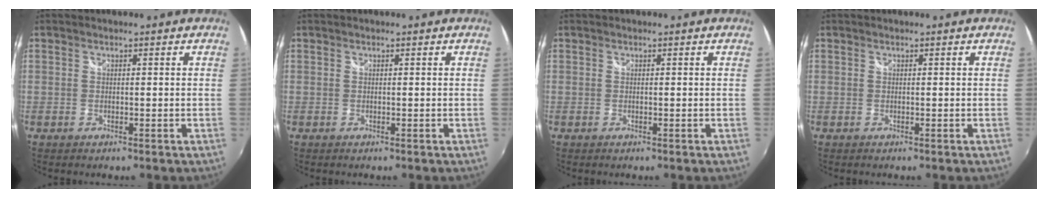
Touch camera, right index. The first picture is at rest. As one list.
[{"total": 0.0}, {"total": 0.0}, {"total": 0.0}]